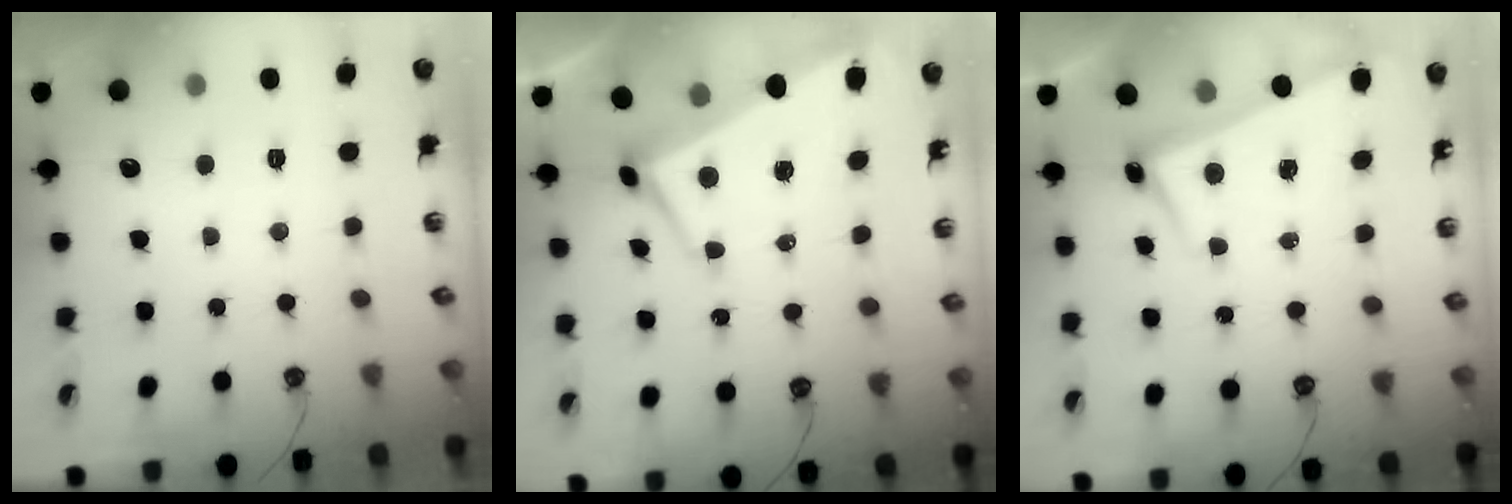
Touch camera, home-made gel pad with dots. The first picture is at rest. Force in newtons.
{"total": 1.8, "press": 1.2, "slide": 1.3}
{"total": 2.7, "press": 2.6, "slide": 0.8}